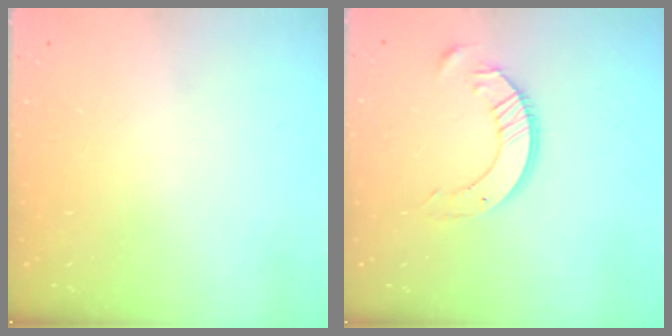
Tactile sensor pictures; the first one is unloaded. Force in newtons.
{"total": 10.1, "press": 10.0, "slide": 1.0}